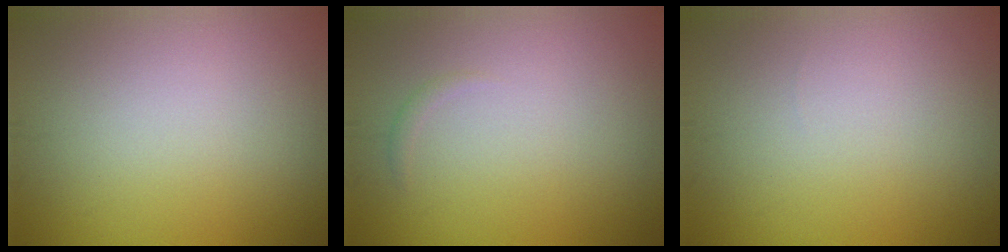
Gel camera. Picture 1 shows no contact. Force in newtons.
{"total": 0.5, "press": 0.5, "slide": 0.0}
{"total": 0.0}